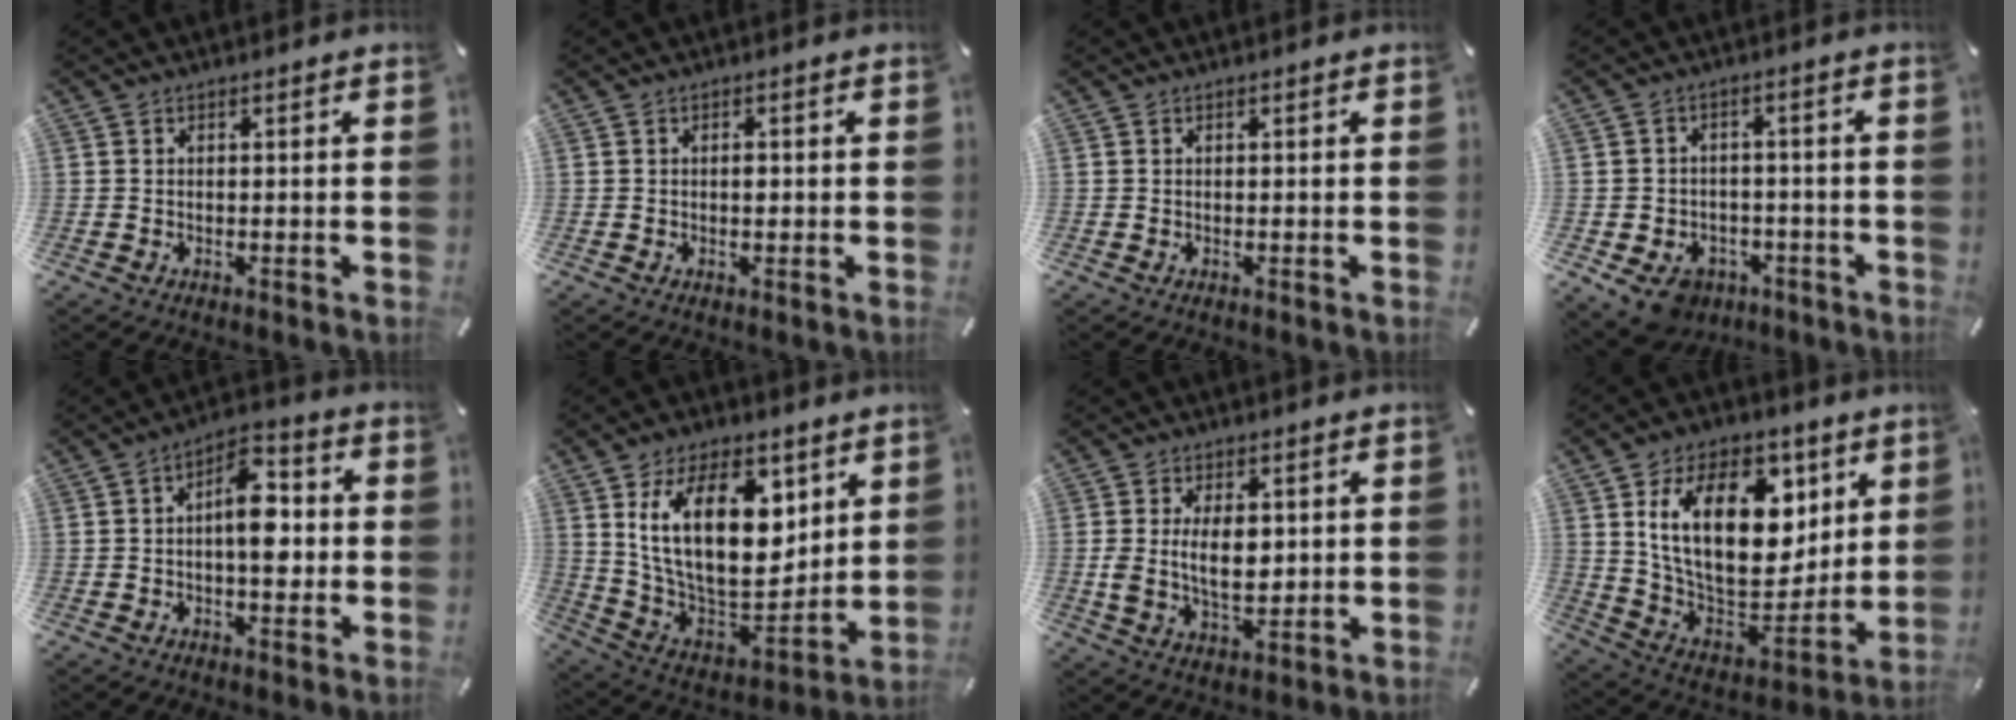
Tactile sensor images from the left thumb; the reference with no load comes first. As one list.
[{"total": 1.2, "force": [0.0, 0.7, 1.0], "torque": [-0.020, 0.001, -0.001]}, {"total": 0.0}, {"total": 8.1, "force": [-4.9, 5.5, 3.3], "torque": [-0.070, 0.035, -0.087]}, {"total": 10.2, "force": [-0.3, 5.4, 8.7], "torque": [-0.109, 0.003, -0.006]}, {"total": 22.9, "force": [8.8, 12.7, 16.9], "torque": [-0.314, -0.052, 0.145]}, {"total": 9.3, "force": [1.1, 5.4, 7.5], "torque": [-0.140, -0.006, 0.016]}, {"total": 25.4, "force": [8.5, 15.2, 18.5], "torque": [-0.317, -0.047, 0.146]}]